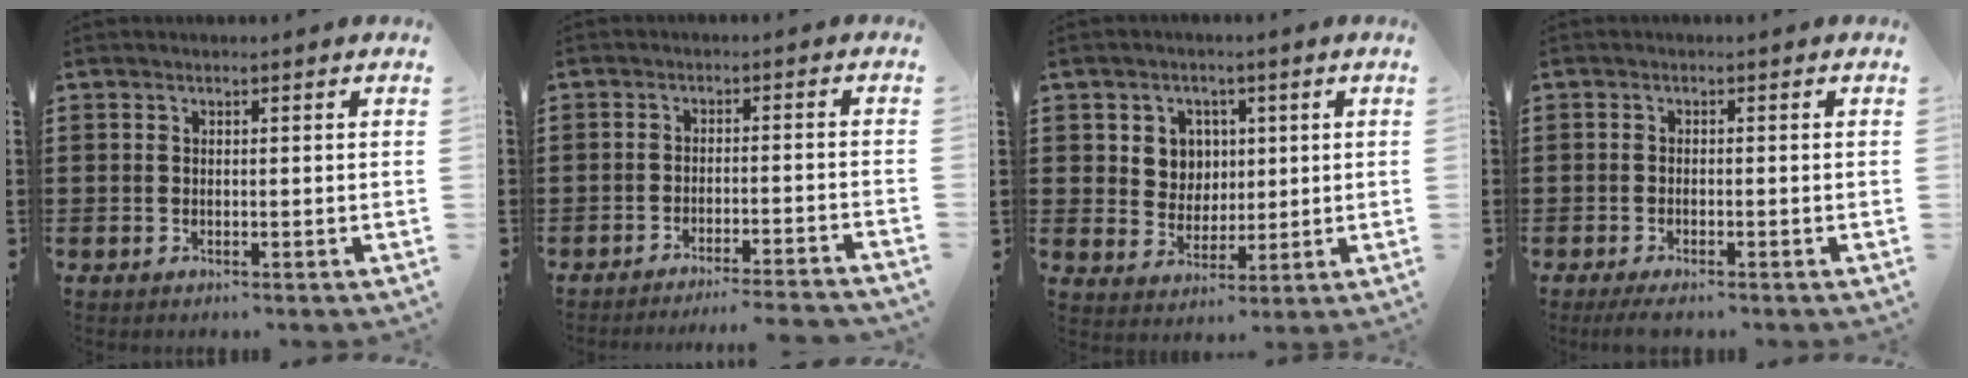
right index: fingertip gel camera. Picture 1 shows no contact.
{"total": 3.4, "force": [-3.2, -0.7, 0.8], "torque": [-0.015, -0.008, -0.066]}
{"total": 5.1, "force": [1.5, 4.8, 1.2], "torque": [-0.039, 0.012, 0.025]}
{"total": 1.6, "force": [-1.3, 0.1, 0.8], "torque": [-0.014, -0.002, -0.024]}